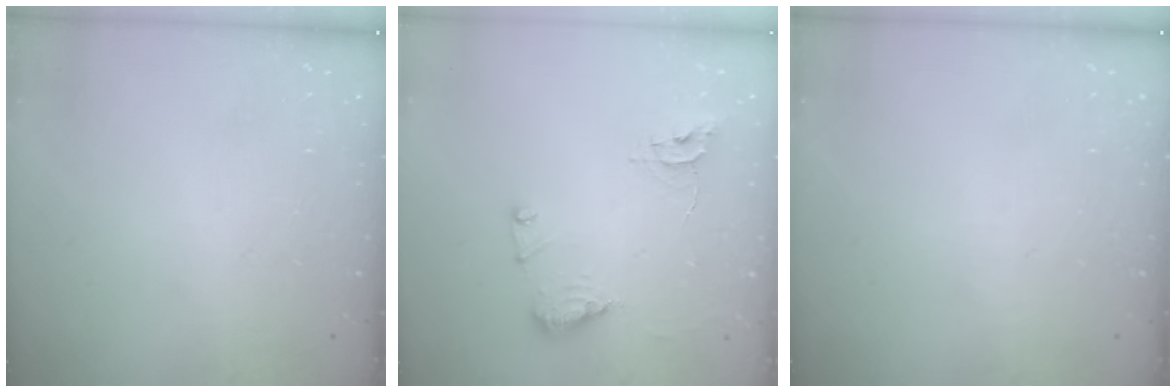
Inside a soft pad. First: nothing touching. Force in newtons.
{"total": 12.1, "press": 12.0, "slide": 1.2}
{"total": 0.0}